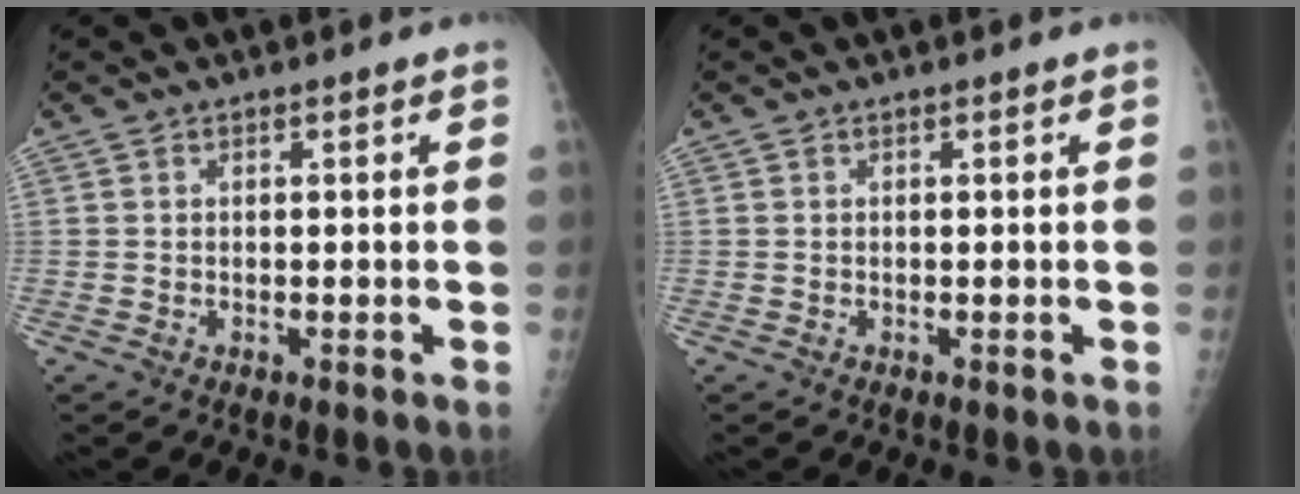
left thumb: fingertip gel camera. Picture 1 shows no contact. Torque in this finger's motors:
{"motor_torque": [0.08, 0.08, 0.00, 0.00, 0.00]}